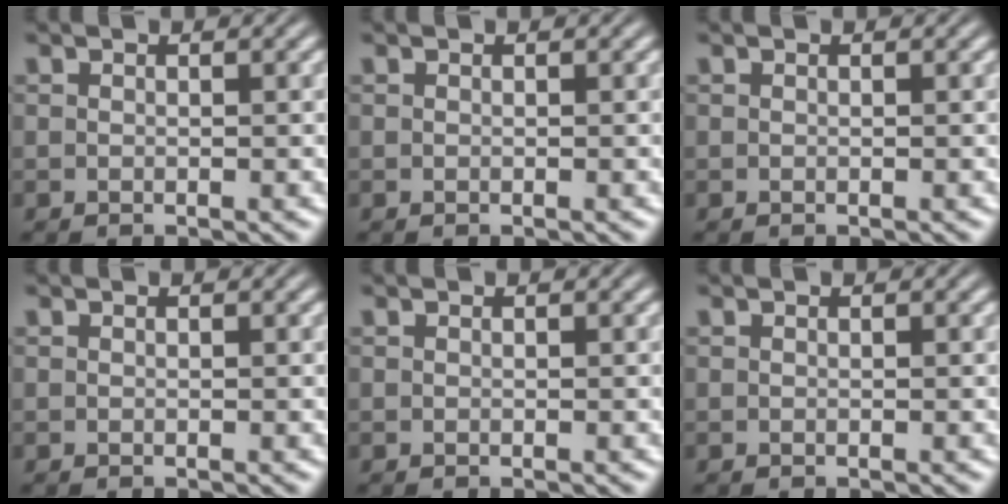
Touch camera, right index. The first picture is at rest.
{"total": 0.0}
{"total": 0.0}
{"total": 0.0}
{"total": 0.0}
{"total": 0.0}